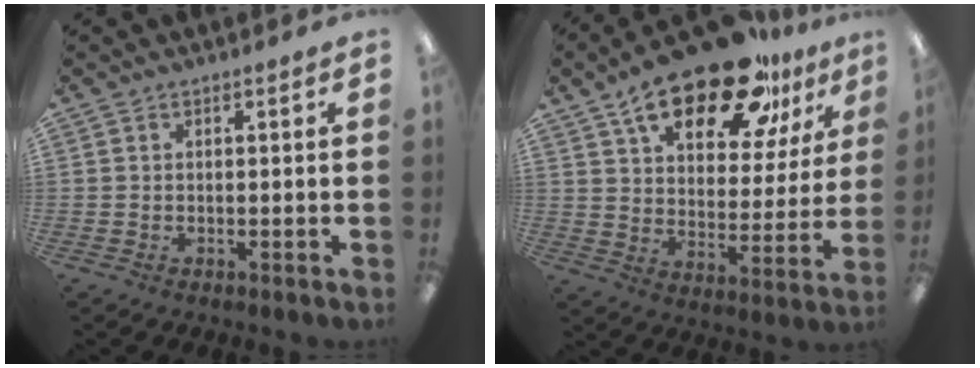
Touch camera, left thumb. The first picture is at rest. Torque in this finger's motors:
{"motor_torque": [0.26, 0.68, 1.34, -1.43, 0.19]}